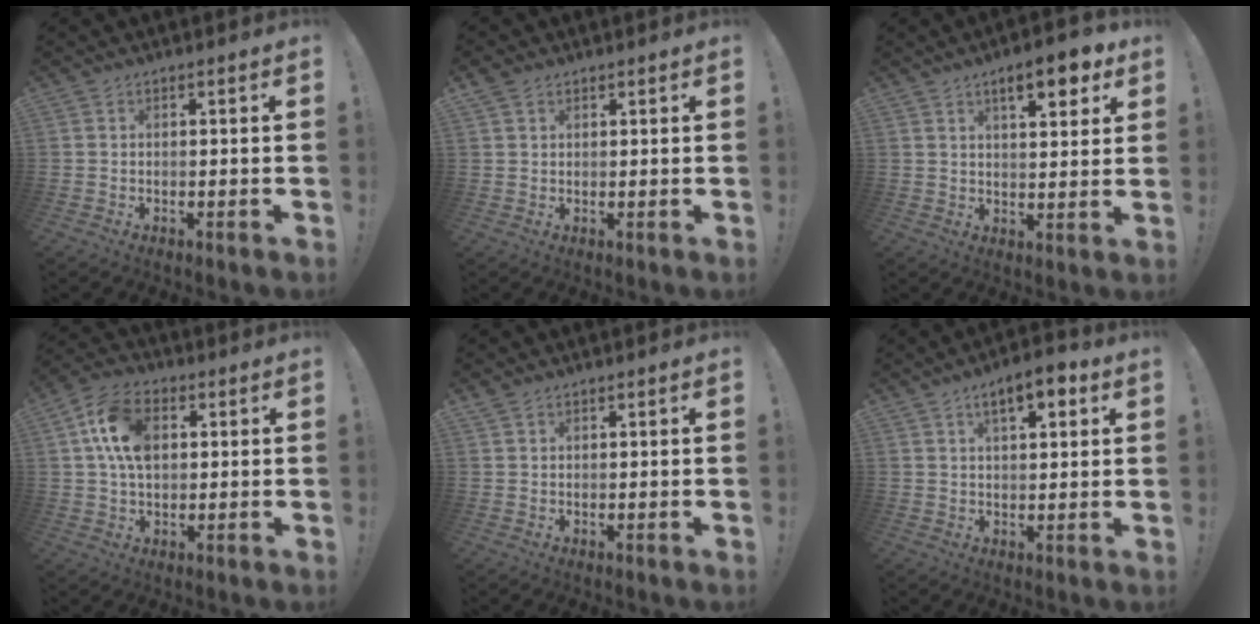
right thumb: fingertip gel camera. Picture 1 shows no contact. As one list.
[{"total": 2.5, "force": [1.7, 1.7, 0.8], "torque": [-0.009, -0.004, 0.032]}, {"total": 9.4, "force": [5.3, 2.8, 7.3], "torque": [-0.096, -0.023, 0.084]}, {"total": 13.5, "force": [3.1, 9.2, 9.3], "torque": [-0.174, 0.016, 0.062]}, {"total": 1.3, "force": [1.0, 0.7, 0.3], "torque": [0.003, -0.003, 0.019]}, {"total": 7.4, "force": [3.8, 2.5, 5.8], "torque": [-0.081, -0.013, 0.061]}]